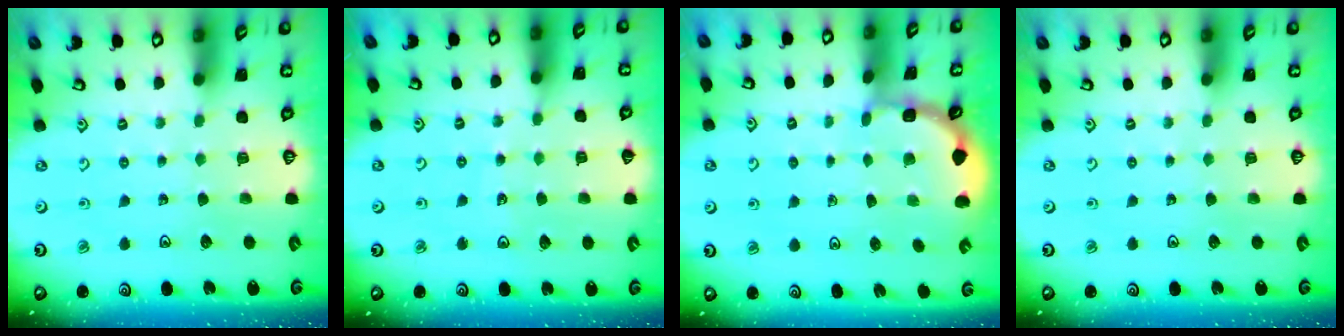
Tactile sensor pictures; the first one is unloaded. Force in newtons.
{"total": 5.5, "press": 5.2, "slide": 1.8}
{"total": 2.0, "press": 2.0, "slide": 0.1}
{"total": 0.0}